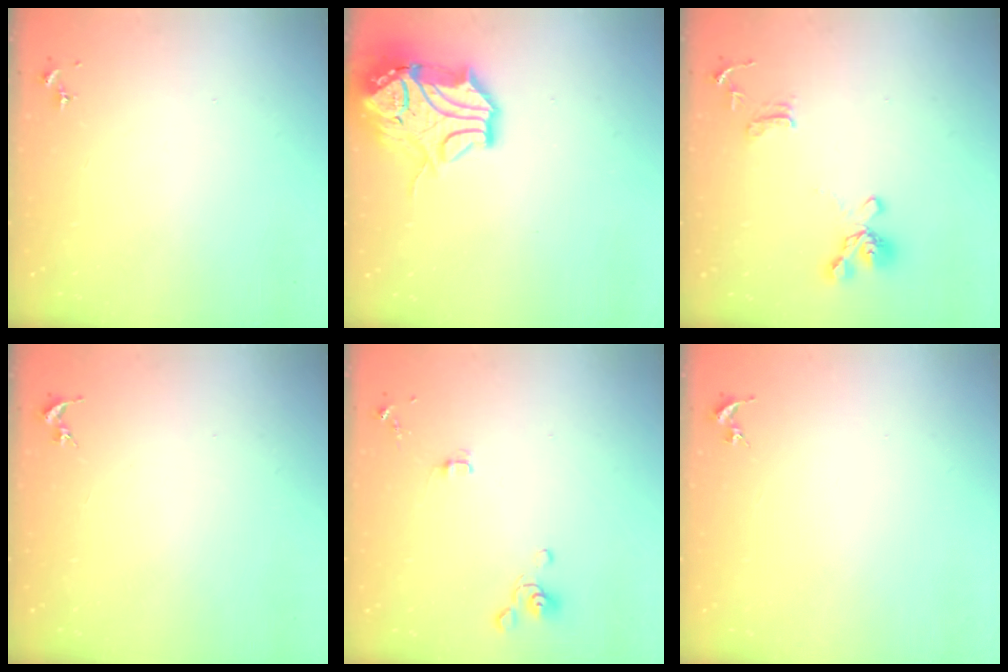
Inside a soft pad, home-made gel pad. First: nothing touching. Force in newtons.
{"total": 17.2, "press": 17.1, "slide": 2.0}
{"total": 14.7, "press": 14.6, "slide": 1.5}
{"total": 0.0}
{"total": 4.1, "press": 3.9, "slide": 1.4}
{"total": 0.0}